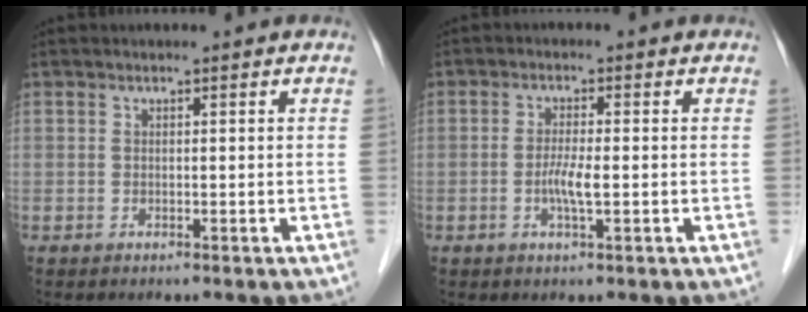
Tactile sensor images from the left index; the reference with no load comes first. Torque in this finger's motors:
{"motor_torque": [0.54, 0.46, 0.12, 0.06]}